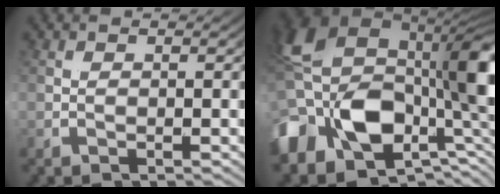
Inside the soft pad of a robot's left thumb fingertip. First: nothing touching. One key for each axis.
{"total": 22.5, "fx": -1.0, "fy": 13.8, "fz": 17.8, "tx": -0.352, "ty": -0.040, "tz": 0.008}